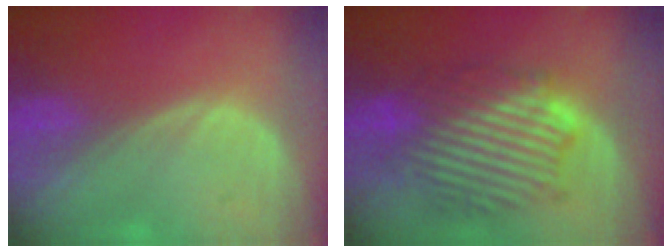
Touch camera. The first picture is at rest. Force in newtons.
{"total": 9.8, "press": 9.8, "slide": 0.3}